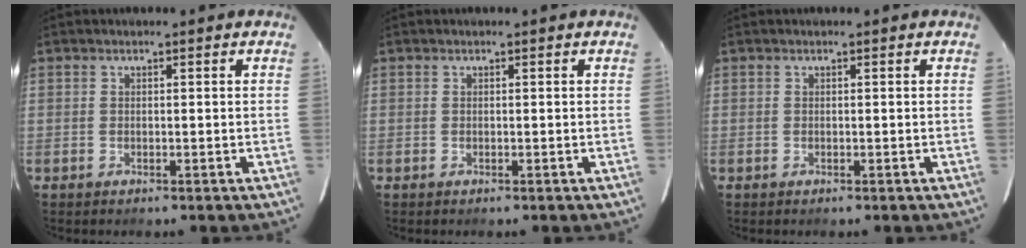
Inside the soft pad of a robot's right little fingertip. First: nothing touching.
{"total": 0.0}
{"total": 0.0}